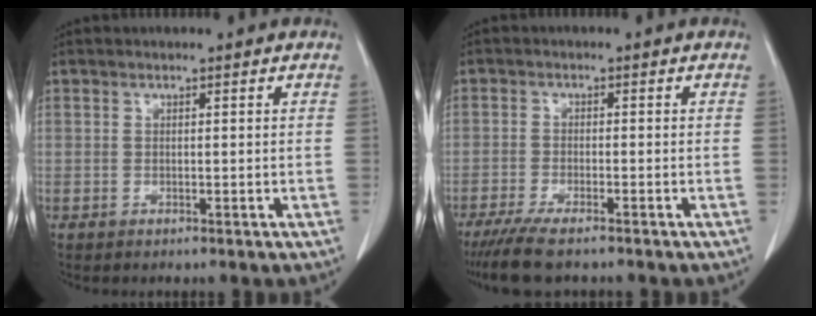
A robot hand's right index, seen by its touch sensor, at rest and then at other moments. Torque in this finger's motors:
{"motor_torque": [0.35, -0.32, 0.05, -0.02]}